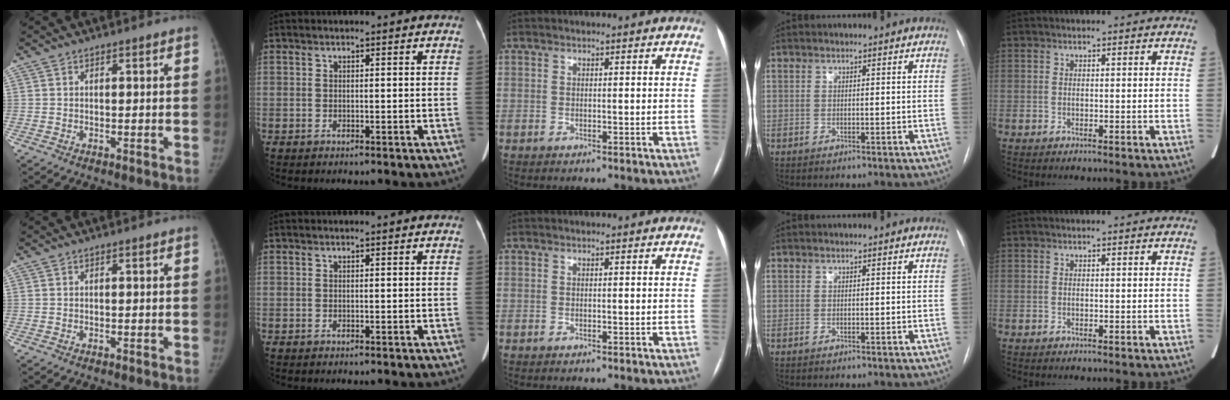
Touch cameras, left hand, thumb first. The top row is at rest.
{}